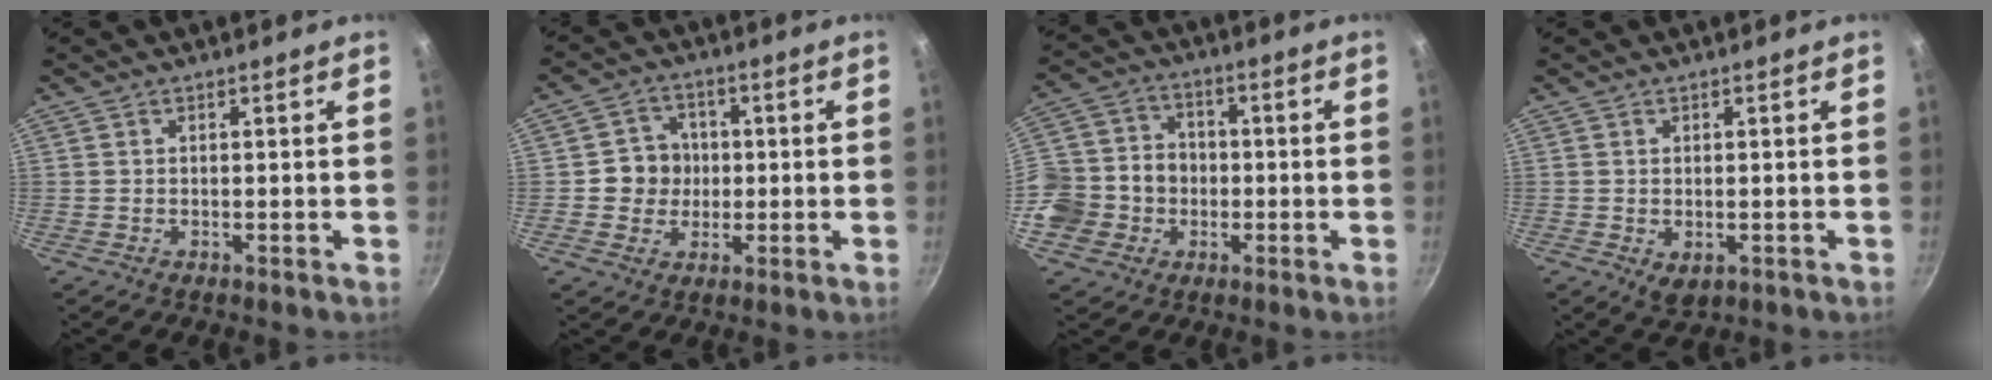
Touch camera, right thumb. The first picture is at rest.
{"total": 6.6, "force": [-0.1, 6.2, 2.1], "torque": [0.007, 0.010, -0.010]}
{"total": 13.8, "force": [-2.8, 12.2, 5.8], "torque": [-0.102, 0.036, -0.056]}
{"total": 3.2, "force": [-0.6, 2.1, 2.3], "torque": [-0.035, -0.010, -0.003]}